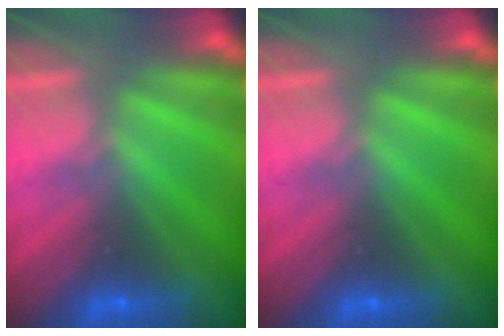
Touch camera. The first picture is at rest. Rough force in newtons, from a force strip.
{"total": 0.0}